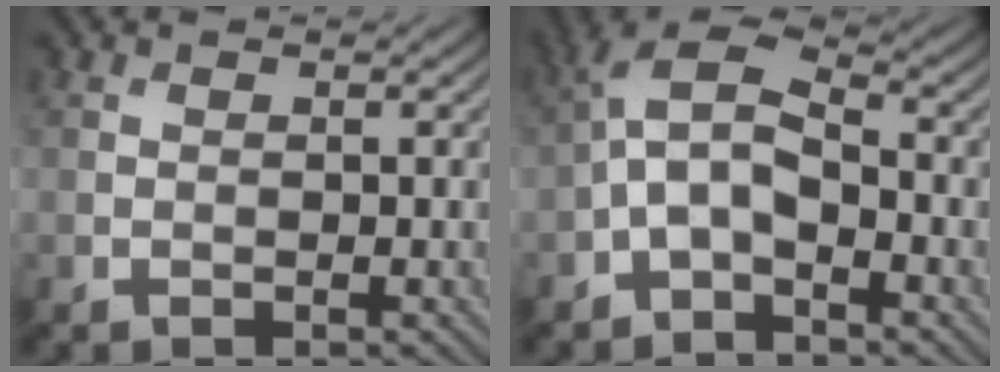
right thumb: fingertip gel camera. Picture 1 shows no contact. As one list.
[{"total": 7.1, "force": [-2.0, 3.7, 5.8], "torque": [-0.121, 0.018, -0.052]}]